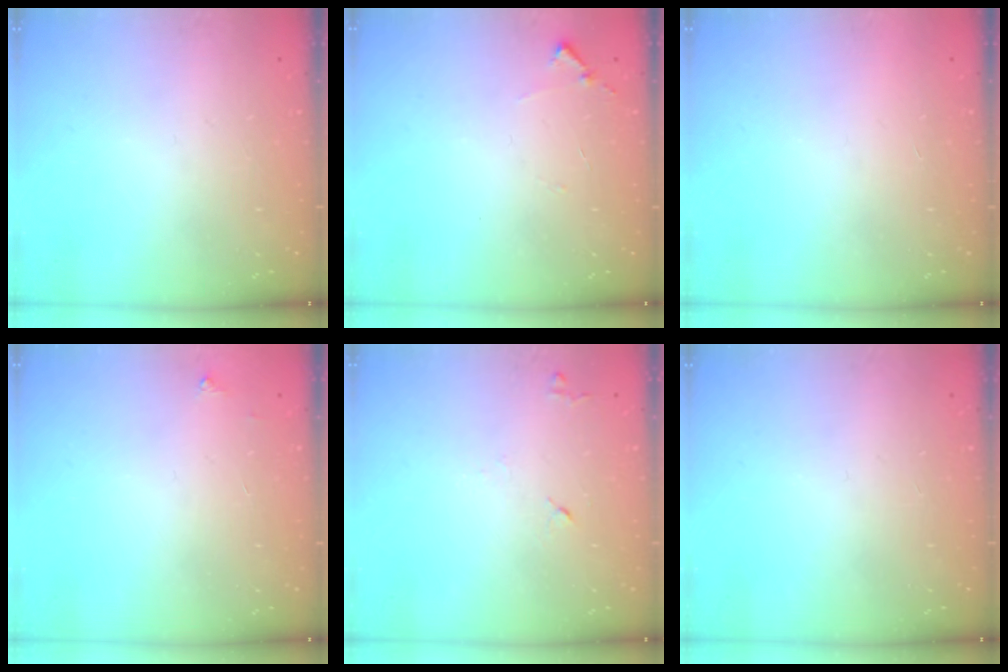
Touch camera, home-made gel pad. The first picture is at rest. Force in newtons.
{"total": 6.8, "press": 6.8, "slide": 0.6}
{"total": 1.6, "press": 1.6, "slide": 0.1}
{"total": 2.5, "press": 2.5, "slide": 0.4}
{"total": 5.6, "press": 5.5, "slide": 0.9}
{"total": 0.0}